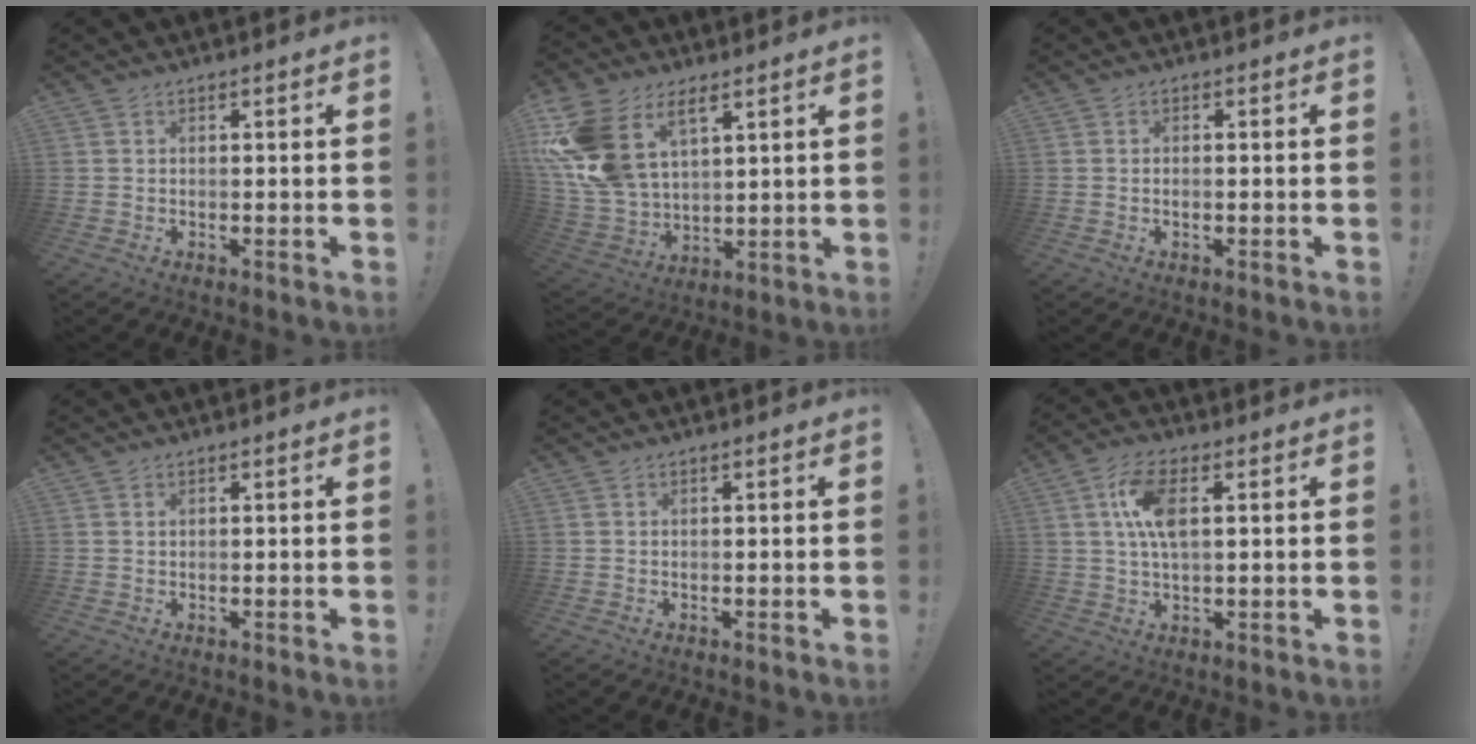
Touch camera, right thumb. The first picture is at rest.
{"total": 16.7, "force": [8.2, 10.6, 9.9], "torque": [-0.217, -0.046, 0.156]}
{"total": 0.7, "force": [-0.1, 0.3, 0.6], "torque": [-0.011, 0.001, -0.002]}
{"total": 0.0}
{"total": 0.0}
{"total": 10.0, "force": [2.4, 4.5, 8.7], "torque": [-0.160, -0.002, 0.041]}